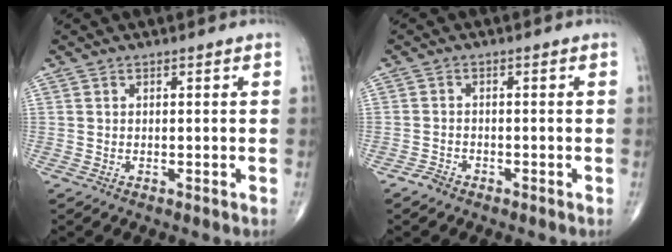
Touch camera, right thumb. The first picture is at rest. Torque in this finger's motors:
{"motor_torque": [0.30, -0.09, -0.06, -0.17, -0.02]}